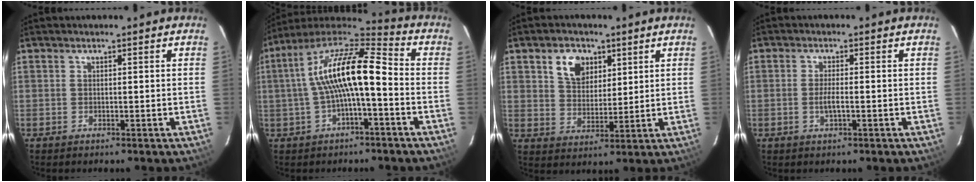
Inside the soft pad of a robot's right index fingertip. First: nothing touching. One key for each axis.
{"total": 14.4, "fx": -1.3, "fy": 3.8, "fz": 13.9, "tx": -0.254, "ty": 0.024, "tz": -0.028}
{"total": 7.5, "fx": 3.6, "fy": 5.3, "fz": 3.9, "tx": -0.064, "ty": 0.013, "tz": 0.069}
{"total": 2.5, "fx": -0.6, "fy": 0.3, "fz": 2.4, "tx": -0.046, "ty": -0.003, "tz": -0.011}